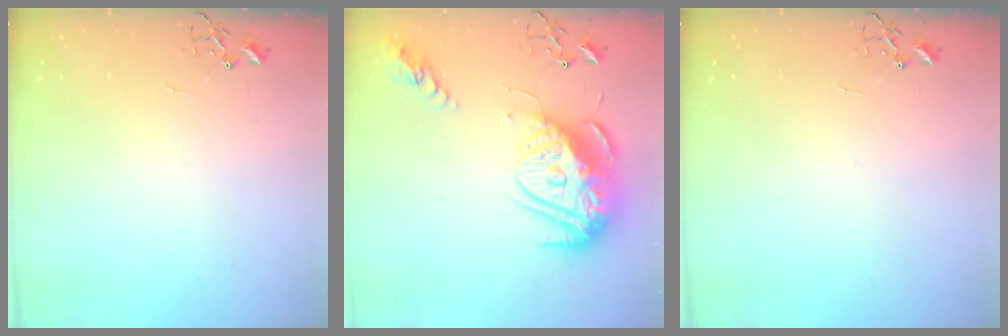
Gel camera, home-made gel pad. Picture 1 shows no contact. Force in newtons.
{"total": 21.7, "press": 21.6, "slide": 2.0}
{"total": 0.0}